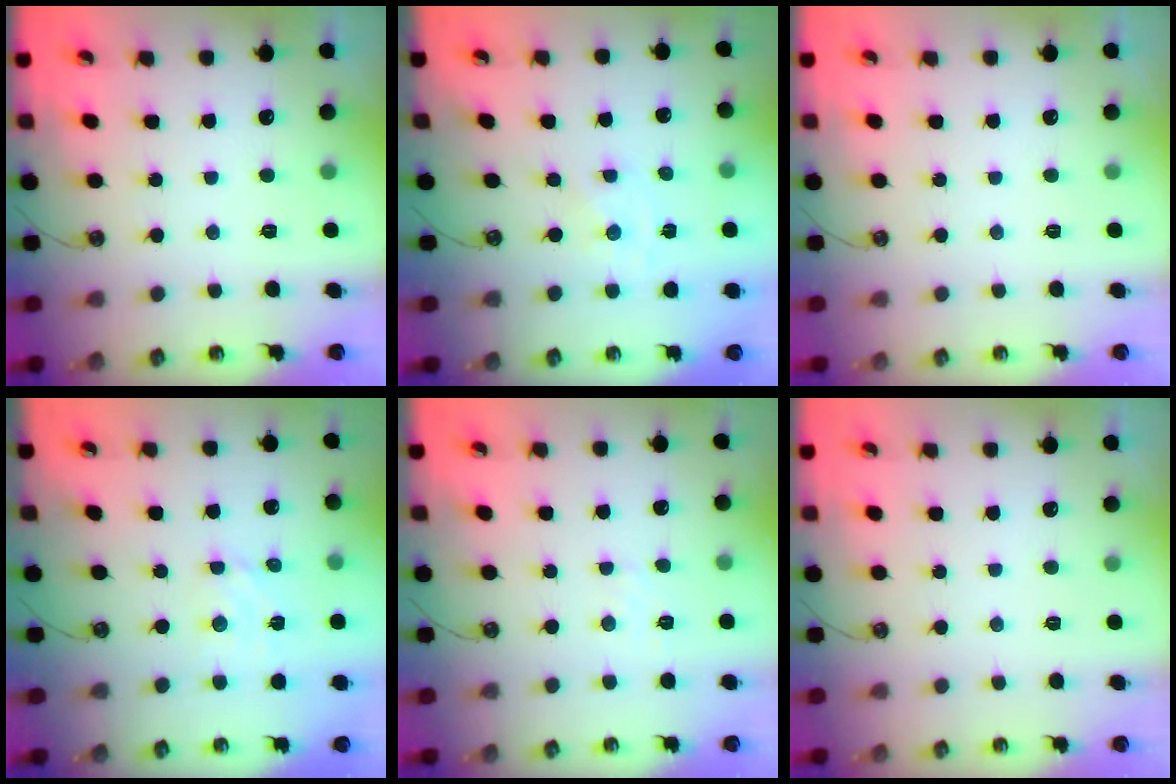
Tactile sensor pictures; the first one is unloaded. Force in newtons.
{"total": 0.0}
{"total": 0.0}
{"total": 2.8, "press": 2.8, "slide": 0.4}
{"total": 3.8, "press": 3.8, "slide": 0.6}
{"total": 0.0}